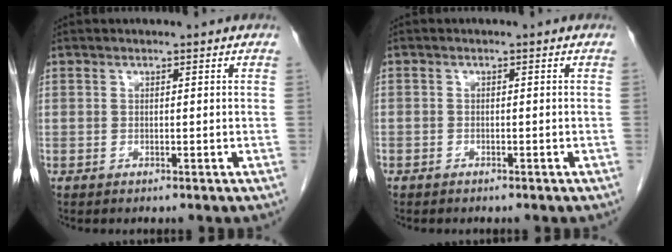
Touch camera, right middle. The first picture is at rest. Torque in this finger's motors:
{"motor_torque": [0.41, -0.35, -0.44, -0.21]}